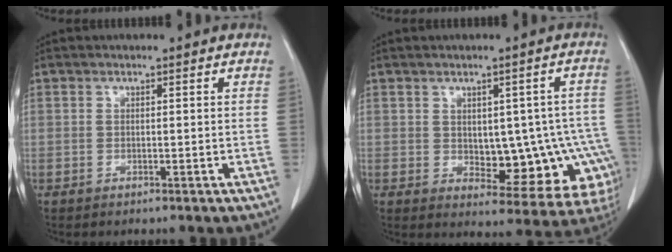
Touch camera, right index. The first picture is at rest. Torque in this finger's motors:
{"motor_torque": [0.26, 0.19, 0.17, 0.02]}